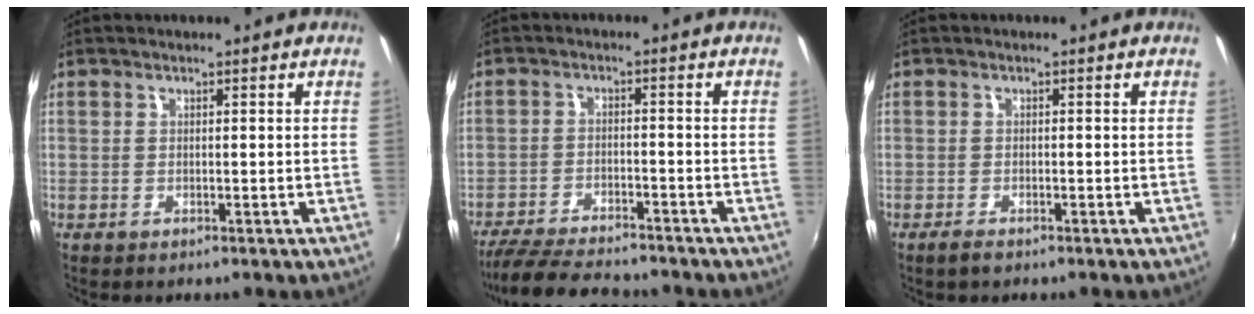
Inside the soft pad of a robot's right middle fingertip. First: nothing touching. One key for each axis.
{"total": 12.4, "fx": -11.0, "fy": 2.5, "fz": 5.2, "tx": -0.126, "ty": -0.020, "tz": -0.181}
{"total": 1.6, "fx": -1.3, "fy": 0.5, "fz": 0.8, "tx": -0.019, "ty": -0.003, "tz": -0.025}